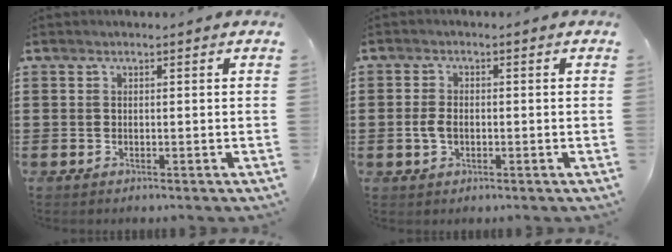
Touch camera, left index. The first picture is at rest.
{"total": 2.7, "force": [-0.5, 1.7, 2.0], "torque": [-0.056, -0.003, -0.015]}